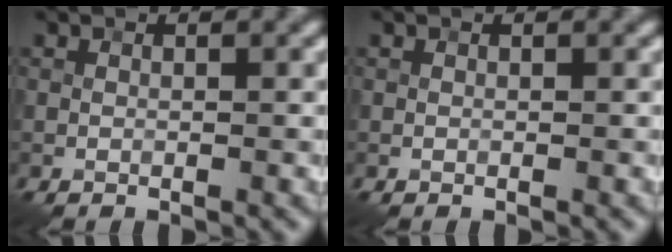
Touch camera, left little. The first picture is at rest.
{"total": 0.0}